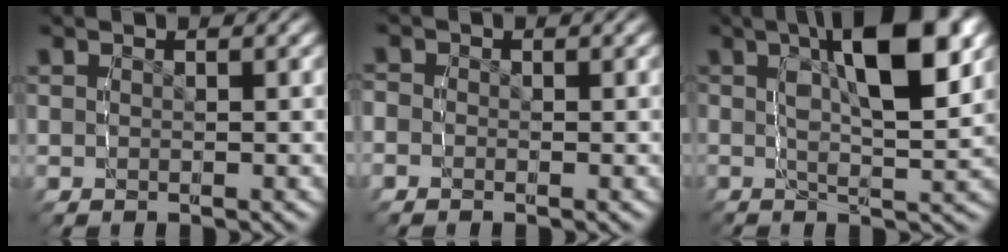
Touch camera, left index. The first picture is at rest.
{"total": 2.1, "force": [-0.5, 1.9, 0.5], "torque": [-0.020, 0.002, -0.022]}
{"total": 8.9, "force": [2.3, 2.6, 8.2], "torque": [-0.130, 0.014, 0.029]}